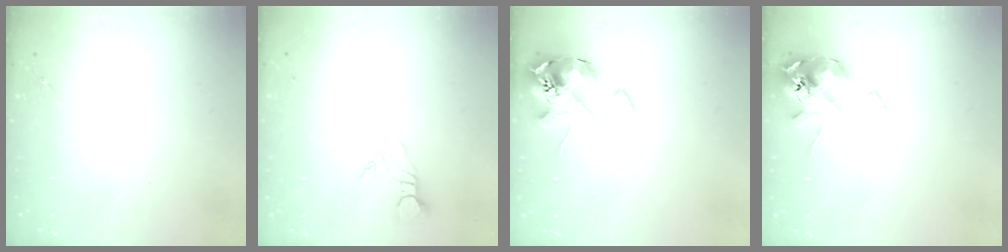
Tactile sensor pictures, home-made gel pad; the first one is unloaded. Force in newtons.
{"total": 3.8, "press": 3.8, "slide": 0.3}
{"total": 14.7, "press": 14.5, "slide": 2.1}
{"total": 12.4, "press": 12.2, "slide": 2.2}